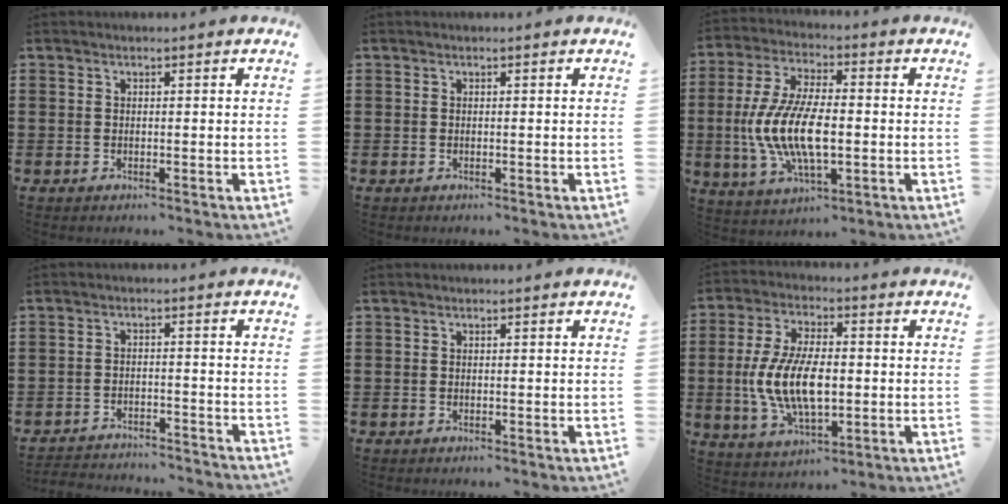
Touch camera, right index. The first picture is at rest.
{"total": 0.0}
{"total": 12.2, "force": [-1.6, 5.1, 10.9], "torque": [-0.248, -0.014, -0.035]}
{"total": 3.1, "force": [-3.1, 0.2, 0.0], "torque": [-0.007, 0.000, -0.065]}
{"total": 0.0}
{"total": 11.4, "force": [-1.1, 5.6, 9.9], "torque": [-0.219, -0.004, -0.023]}